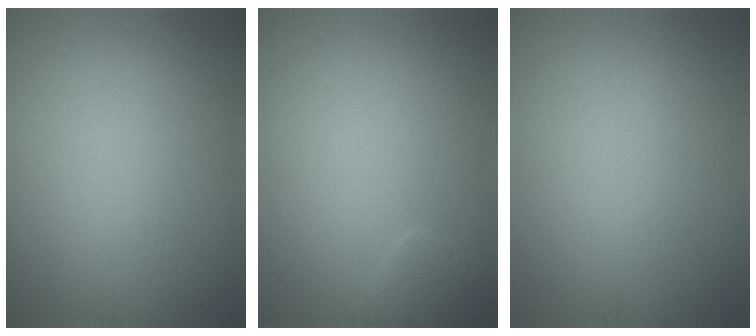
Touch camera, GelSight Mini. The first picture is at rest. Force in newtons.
{"total": 1.7, "press": 1.7, "slide": 0.1}
{"total": 0.0}